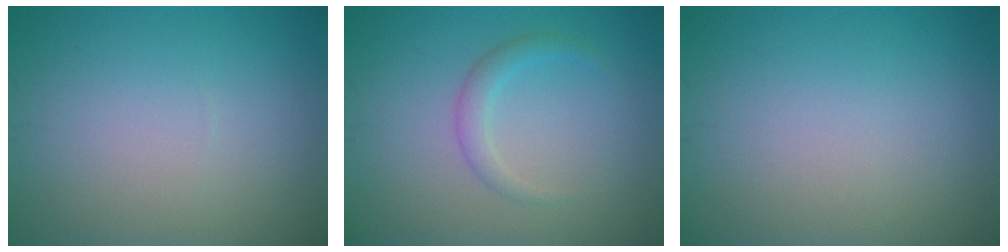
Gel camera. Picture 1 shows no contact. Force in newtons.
{"total": 1.7, "press": 1.7, "slide": 0.0}
{"total": 0.0}